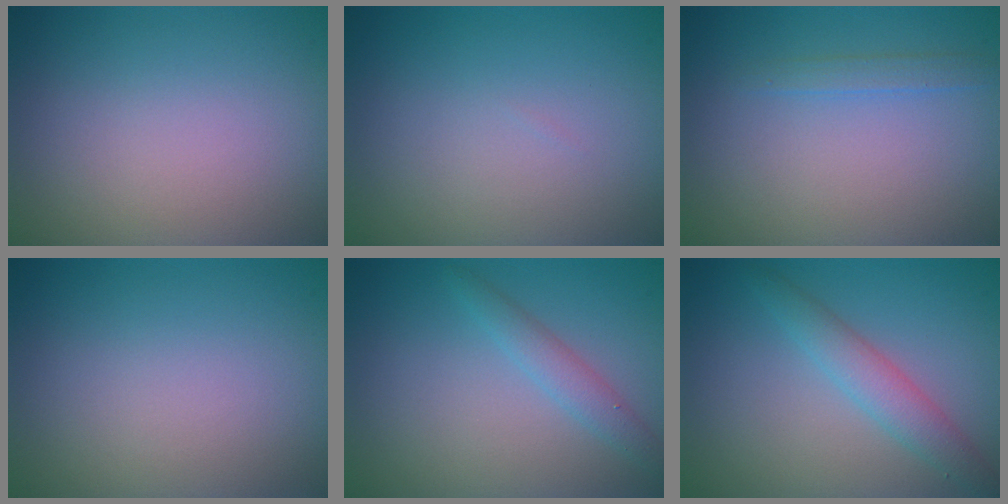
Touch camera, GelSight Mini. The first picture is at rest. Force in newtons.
{"total": 0.0}
{"total": 1.1, "press": 1.1, "slide": 0.0}
{"total": 0.0}
{"total": 1.9, "press": 1.9, "slide": 0.0}
{"total": 2.8, "press": 2.8, "slide": 0.0}